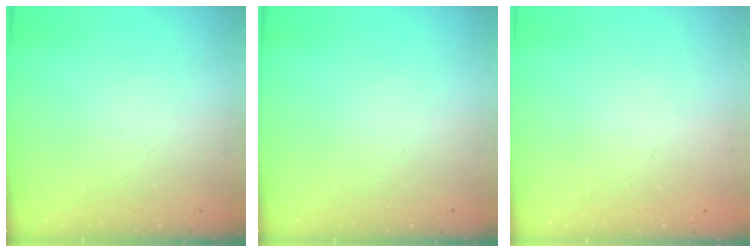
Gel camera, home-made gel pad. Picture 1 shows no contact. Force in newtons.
{"total": 0.0}
{"total": 0.0}